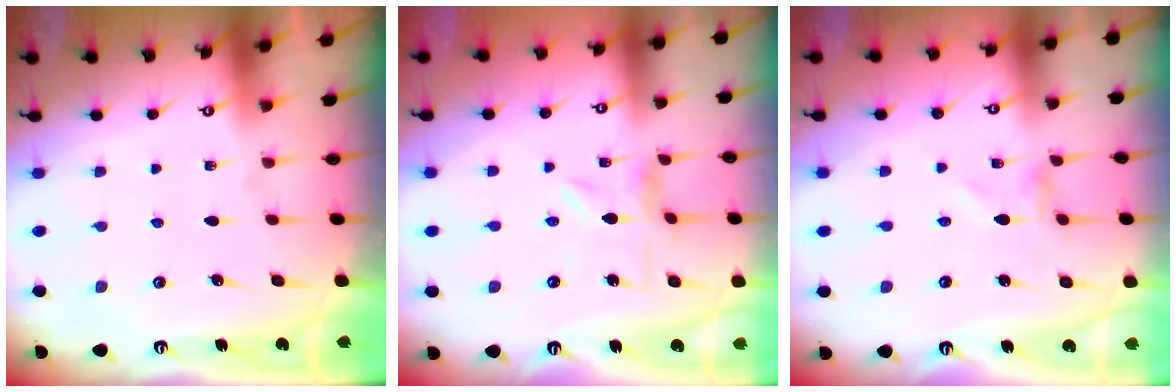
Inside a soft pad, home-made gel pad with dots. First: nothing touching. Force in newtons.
{"total": 1.6, "press": 1.6, "slide": 0.2}
{"total": 0.0}